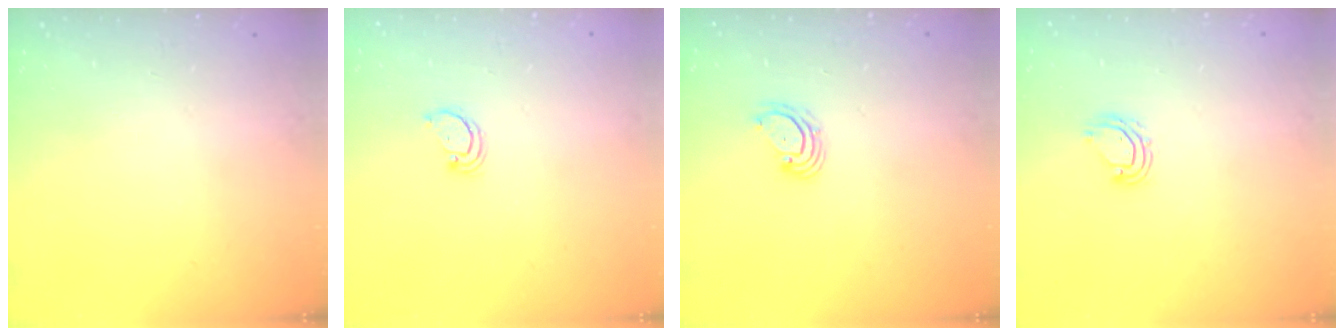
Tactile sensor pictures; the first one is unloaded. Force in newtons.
{"total": 2.1, "press": 2.1, "slide": 0.2}
{"total": 2.9, "press": 2.9, "slide": 0.1}
{"total": 5.2, "press": 5.2, "slide": 0.4}